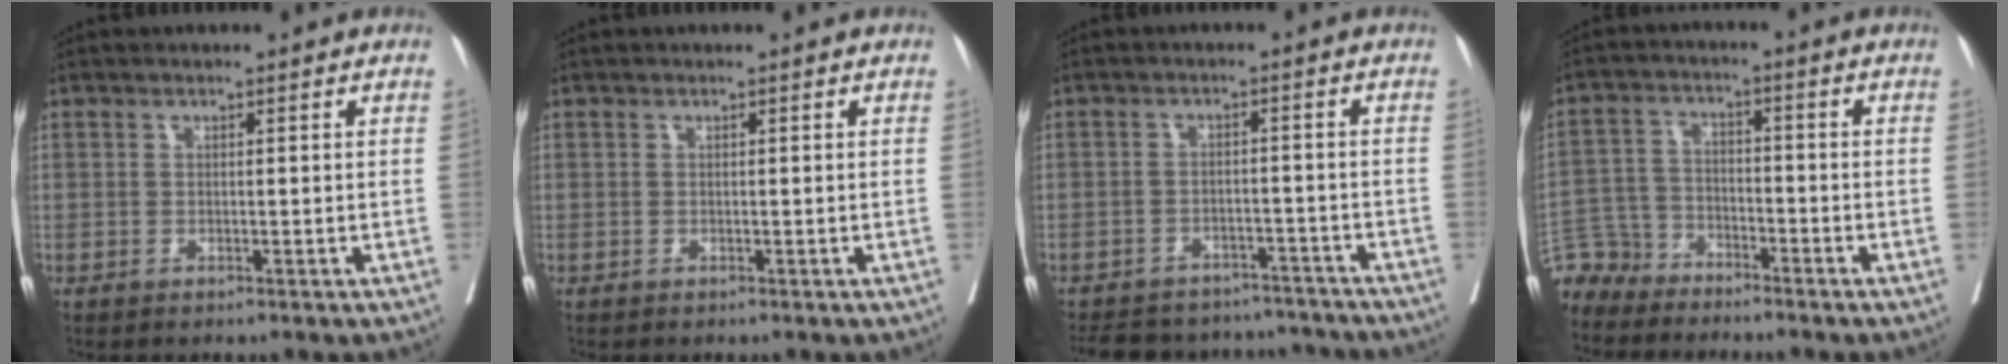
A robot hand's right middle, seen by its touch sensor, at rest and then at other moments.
{"total": 0.0}
{"total": 15.4, "force": [-13.9, 5.5, 3.6], "torque": [-0.082, 0.013, -0.177]}
{"total": 6.2, "force": [-5.8, 2.0, -1.1], "torque": [0.021, 0.007, -0.119]}